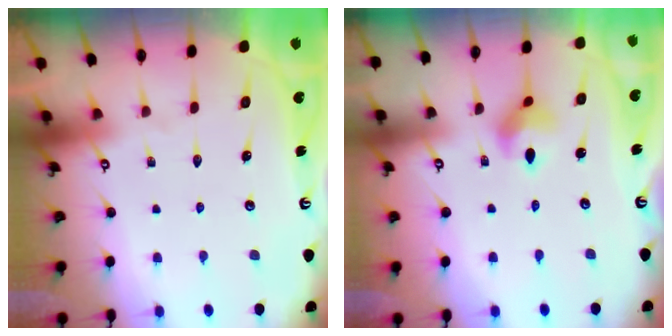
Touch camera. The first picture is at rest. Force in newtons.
{"total": 5.5, "press": 5.5, "slide": 0.7}